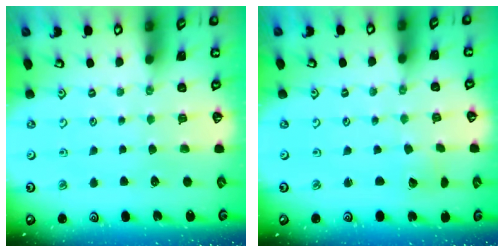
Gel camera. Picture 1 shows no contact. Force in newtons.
{"total": 2.3, "press": 2.3, "slide": 0.1}